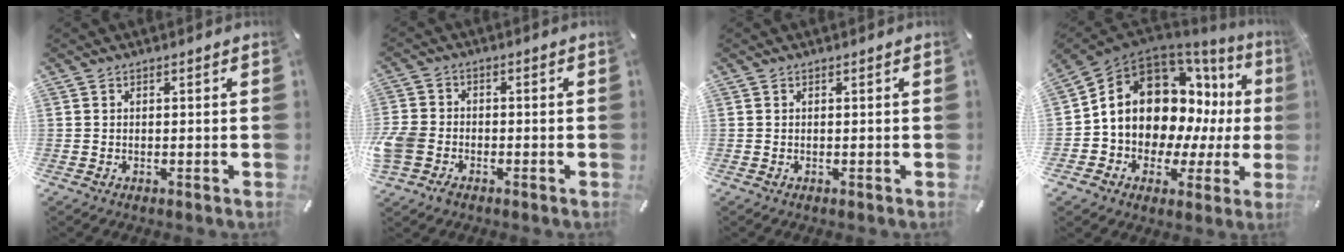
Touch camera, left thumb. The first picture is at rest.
{"total": 5.3, "force": [-2.6, 4.1, 2.2], "torque": [-0.054, 0.012, -0.047]}
{"total": 0.0}
{"total": 15.2, "force": [4.6, 11.2, 9.1], "torque": [-0.169, -0.052, 0.082]}